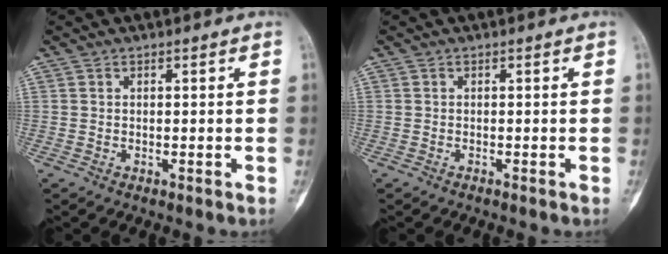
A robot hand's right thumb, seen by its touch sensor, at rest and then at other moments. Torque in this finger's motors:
{"motor_torque": [-0.02, -0.45, -0.01, -0.27, 0.04]}